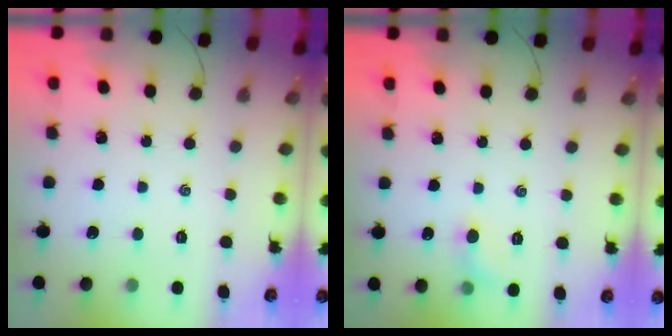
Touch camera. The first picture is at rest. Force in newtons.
{"total": 6.2, "press": 5.9, "slide": 1.7}